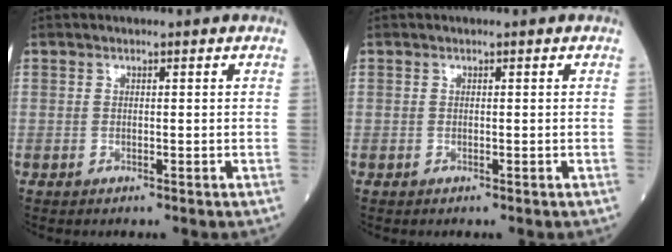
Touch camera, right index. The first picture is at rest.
{"total": 0.0}